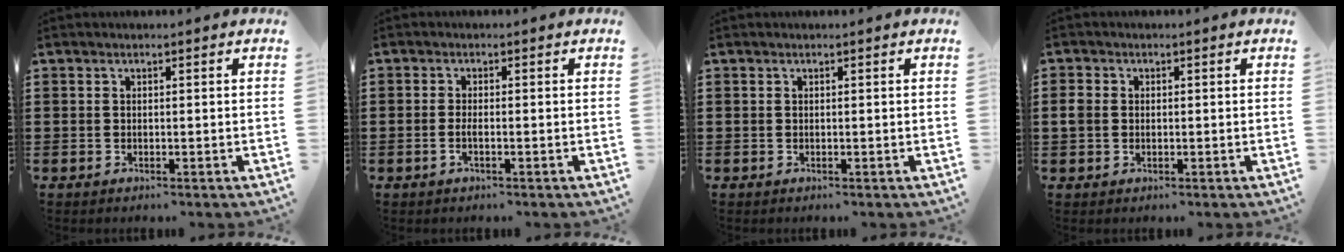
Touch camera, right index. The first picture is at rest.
{"total": 1.4, "force": [-0.6, 0.2, 1.2], "torque": [-0.023, -0.002, -0.011]}
{"total": 0.0}
{"total": 1.7, "force": [-0.1, 1.5, 0.8], "torque": [-0.019, 0.007, -0.003]}